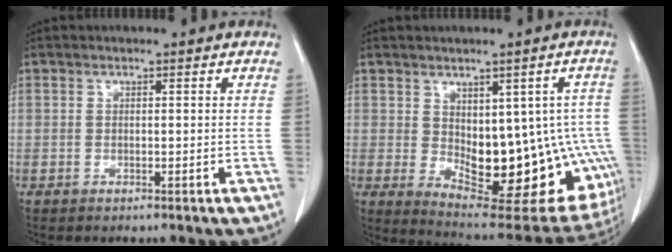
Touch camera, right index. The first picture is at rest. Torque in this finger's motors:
{"motor_torque": [1.35, -0.67, 0.41, 0.07]}